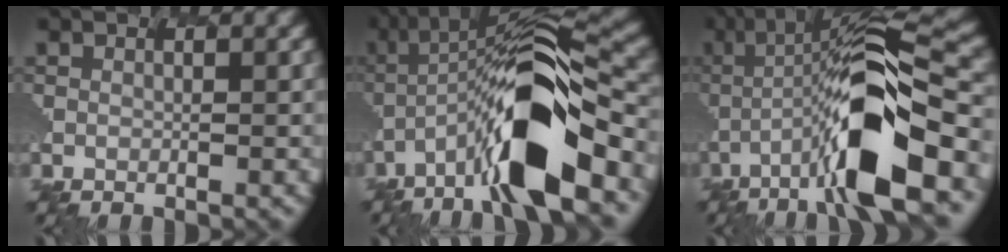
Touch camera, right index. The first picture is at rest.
{"total": 11.0, "force": [-5.6, 2.4, 9.2], "torque": [-0.183, 0.024, -0.106]}
{"total": 10.5, "force": [-3.9, 2.4, 9.5], "torque": [-0.189, 0.022, -0.081]}